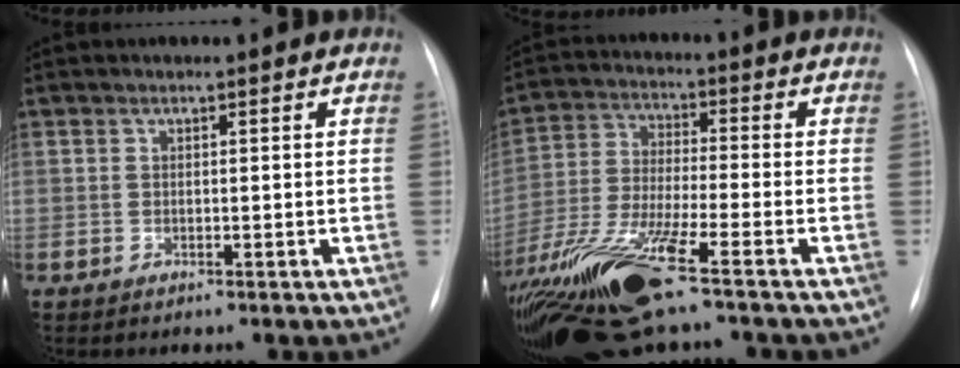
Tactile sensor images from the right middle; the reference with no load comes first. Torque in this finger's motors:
{"motor_torque": [1.31, -0.82, 0.92, 0.21]}